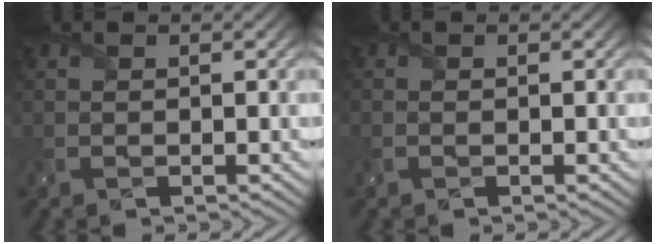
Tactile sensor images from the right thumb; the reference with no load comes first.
{"total": 0.6, "force": [-0.4, 0.3, 0.4], "torque": [-0.011, -0.002, -0.009]}